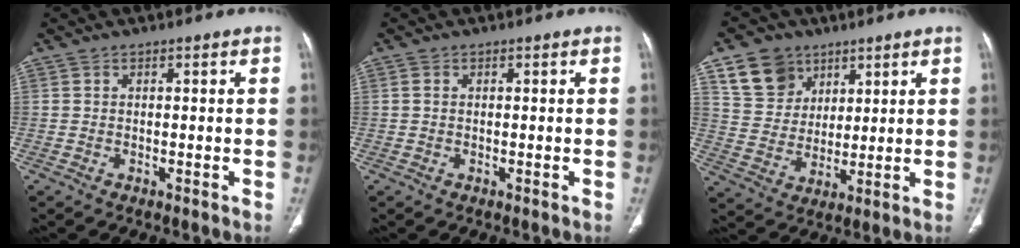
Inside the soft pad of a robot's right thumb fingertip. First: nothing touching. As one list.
[{"total": 0.7, "force": [0.2, 0.5, 0.4], "torque": [-0.007, 0.003, 0.005]}, {"total": 10.5, "force": [6.1, 8.1, 3.0], "torque": [-0.025, -0.024, 0.123]}]